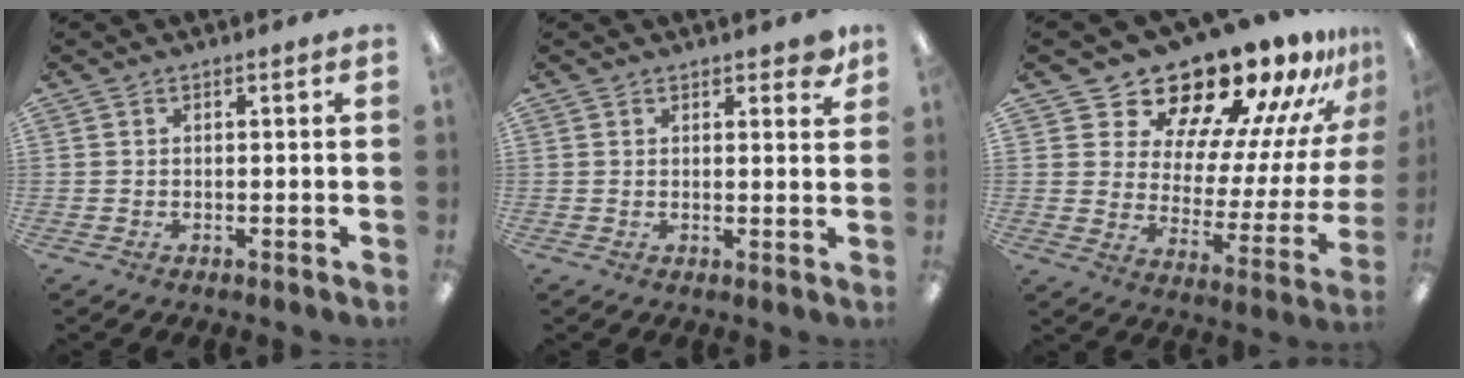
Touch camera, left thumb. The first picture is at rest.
{"total": 3.4, "force": [2.7, 1.2, 1.6], "torque": [-0.013, -0.011, 0.044]}
{"total": 19.0, "force": [17.0, 6.1, 5.6], "torque": [-0.096, -0.146, 0.293]}